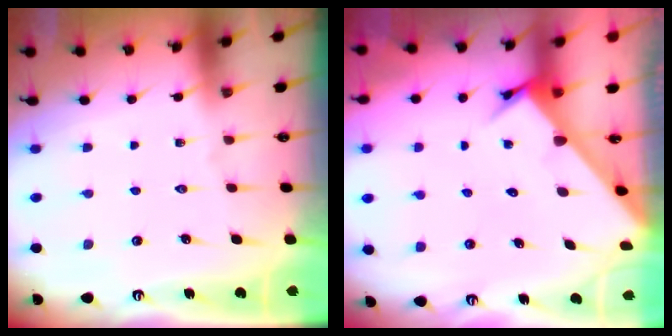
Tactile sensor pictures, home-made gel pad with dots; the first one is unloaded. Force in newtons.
{"total": 3.4, "press": 3.4, "slide": 0.2}